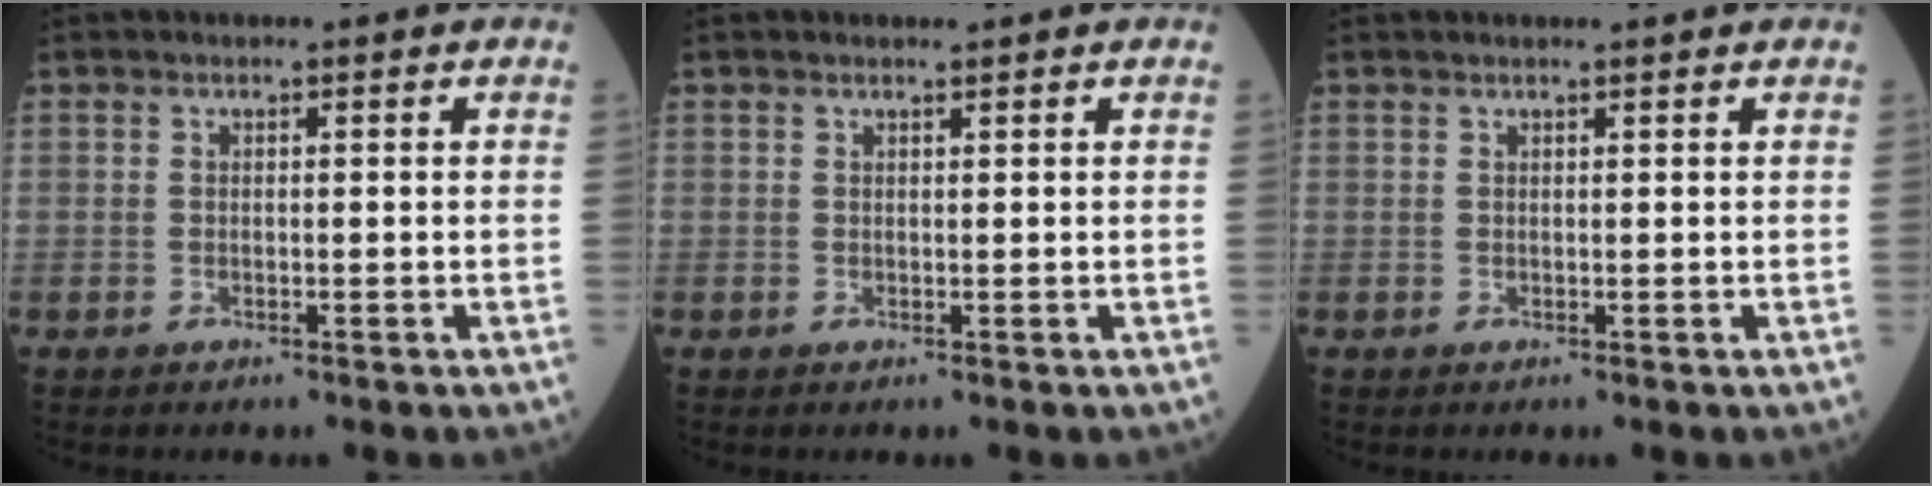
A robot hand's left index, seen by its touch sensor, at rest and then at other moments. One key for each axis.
{"total": 0.5, "fx": 0.5, "fy": 0.0, "fz": 0.2, "tx": -0.009, "ty": -0.004, "tz": 0.008}
{"total": 1.4, "fx": 1.3, "fy": -0.2, "fz": 0.4, "tx": -0.007, "ty": 0.005, "tz": 0.019}